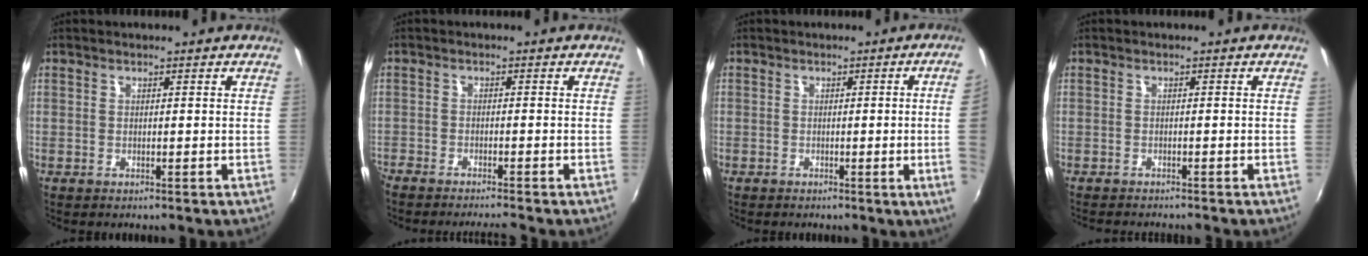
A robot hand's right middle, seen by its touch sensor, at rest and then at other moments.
{"total": 4.9, "force": [-4.6, 0.1, 1.7], "torque": [-0.055, -0.014, -0.080]}
{"total": 5.6, "force": [-0.1, -1.9, 5.2], "torque": [-0.076, -0.010, 0.001]}
{"total": 3.3, "force": [-3.1, 0.3, 1.1], "torque": [-0.029, -0.014, -0.051]}